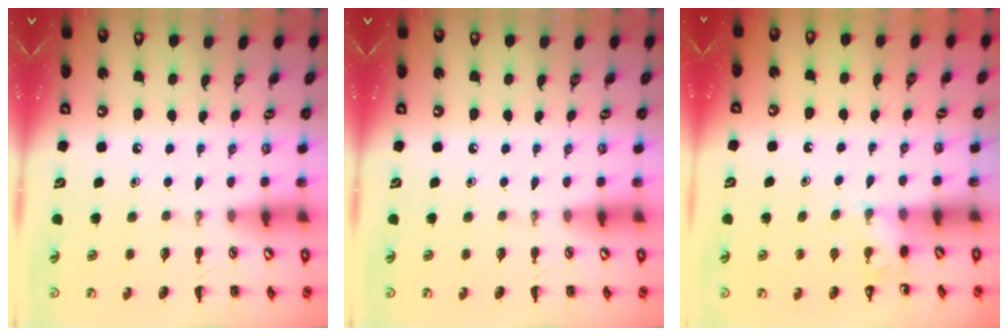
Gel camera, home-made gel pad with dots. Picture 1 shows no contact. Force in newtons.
{"total": 0.0}
{"total": 5.2, "press": 5.0, "slide": 1.5}